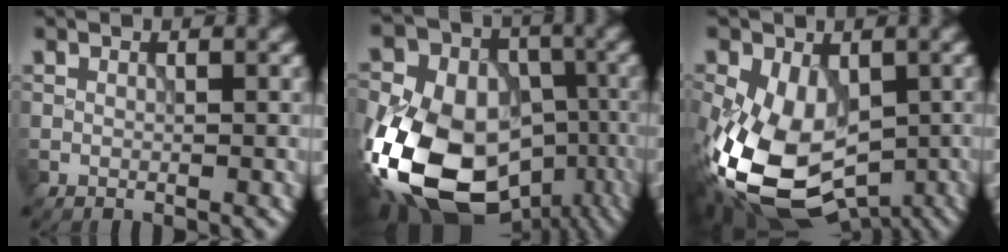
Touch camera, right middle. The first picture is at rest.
{"total": 20.2, "force": [-7.9, 14.4, 11.8], "torque": [-0.237, -0.014, -0.126]}
{"total": 12.9, "force": [-3.3, 7.9, 9.6], "torque": [-0.205, -0.042, -0.044]}